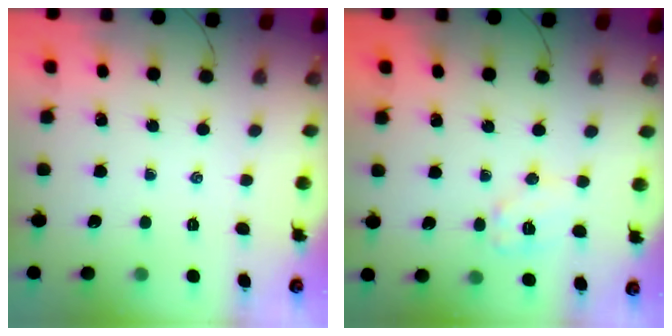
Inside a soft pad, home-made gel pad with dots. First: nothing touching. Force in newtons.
{"total": 8.7, "press": 8.6, "slide": 1.2}